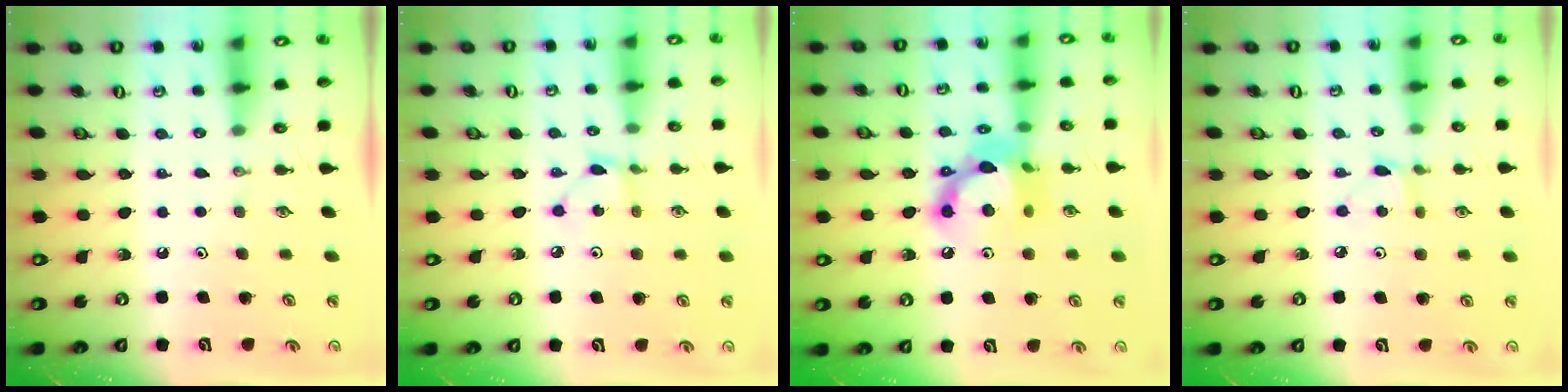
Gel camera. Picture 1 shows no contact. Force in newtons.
{"total": 2.2, "press": 2.2, "slide": 0.1}
{"total": 13.4, "press": 13.4, "slide": 1.0}
{"total": 4.2, "press": 4.2, "slide": 0.6}